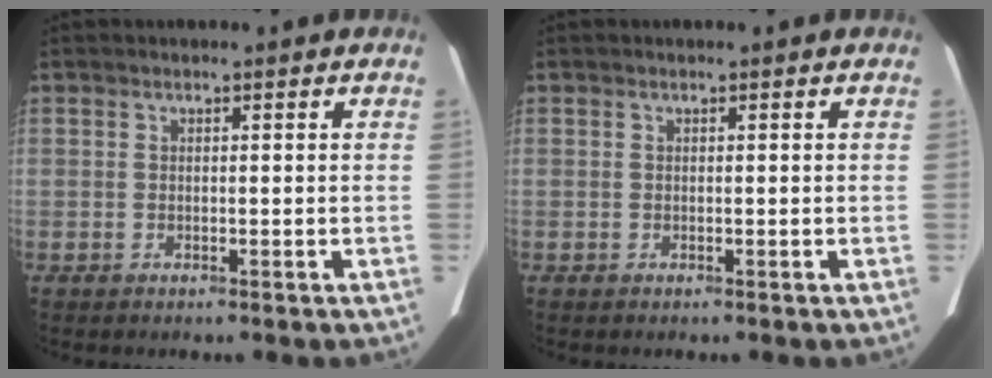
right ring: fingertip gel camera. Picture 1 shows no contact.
{"total": 0.0}